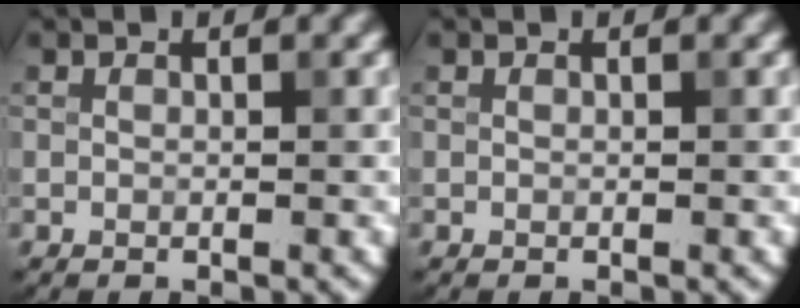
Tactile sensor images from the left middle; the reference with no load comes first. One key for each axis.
{"total": 0.0}